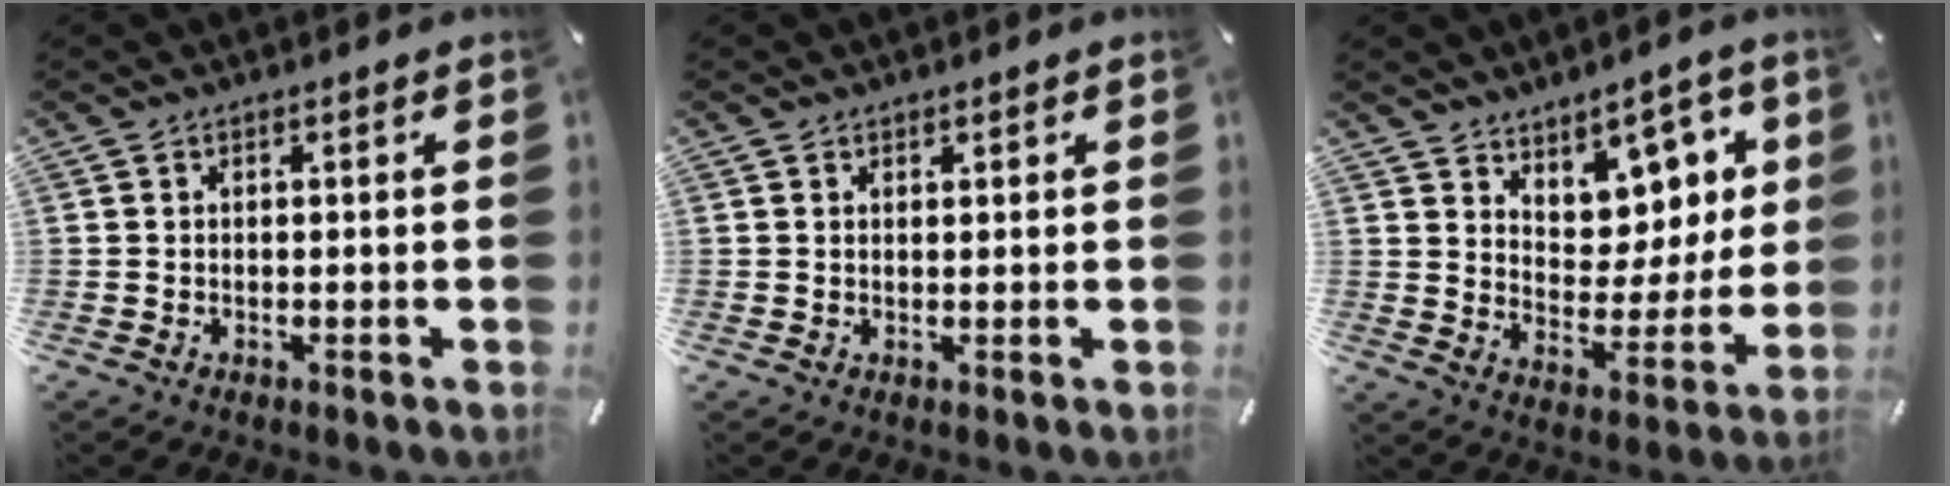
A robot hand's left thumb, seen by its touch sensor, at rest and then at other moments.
{"total": 1.1, "force": [0.6, 0.6, 0.6], "torque": [-0.003, -0.001, 0.010]}
{"total": 9.9, "force": [7.0, 6.7, 2.0], "torque": [-0.025, -0.086, 0.131]}